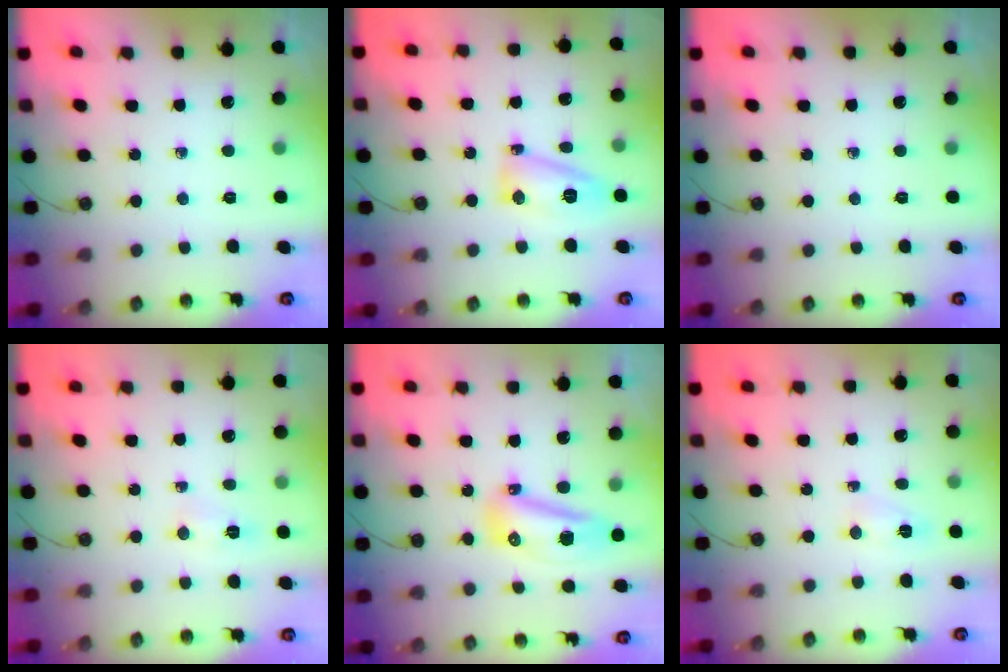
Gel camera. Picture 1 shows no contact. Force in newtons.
{"total": 9.6, "press": 9.6, "slide": 0.7}
{"total": 0.0}
{"total": 4.5, "press": 4.5, "slide": 0.7}
{"total": 11.2, "press": 10.9, "slide": 2.6}
{"total": 2.7, "press": 2.7, "slide": 0.4}